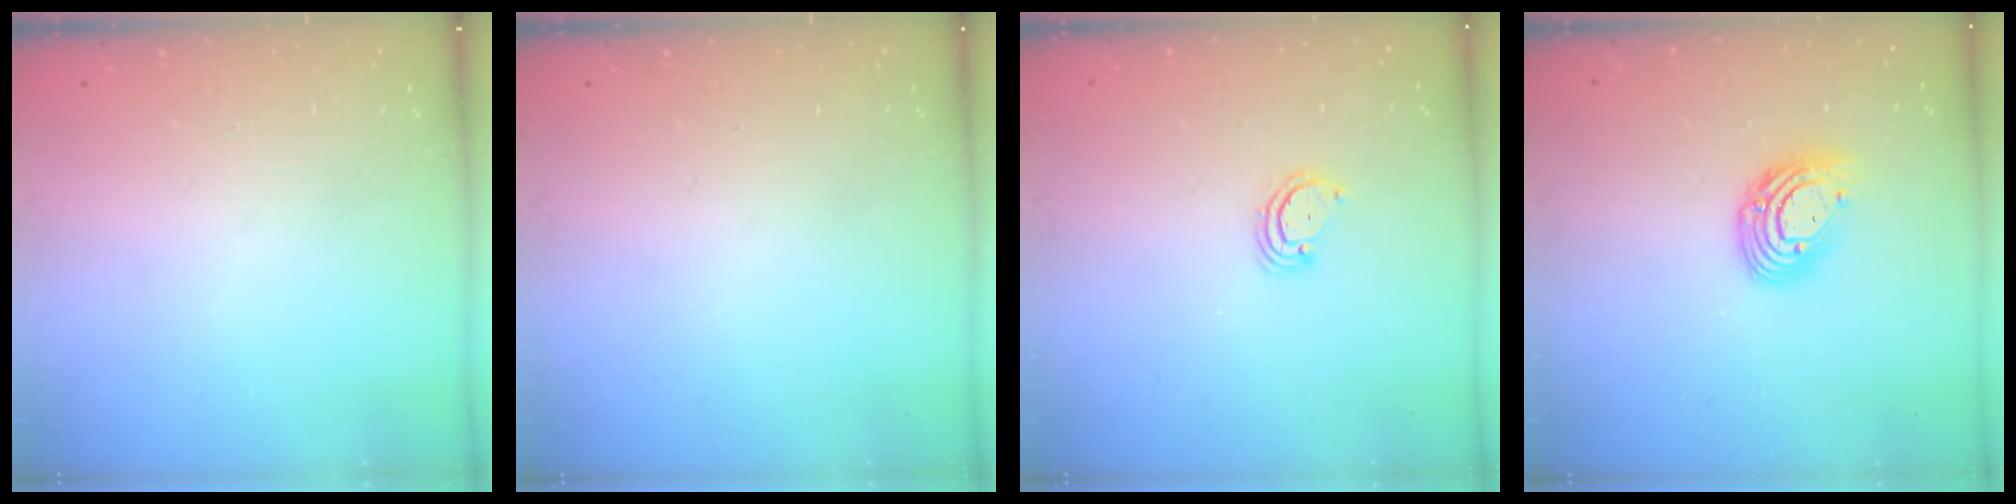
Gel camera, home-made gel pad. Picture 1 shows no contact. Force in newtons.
{"total": 0.0}
{"total": 2.9, "press": 2.9, "slide": 0.3}
{"total": 10.7, "press": 10.7, "slide": 0.8}